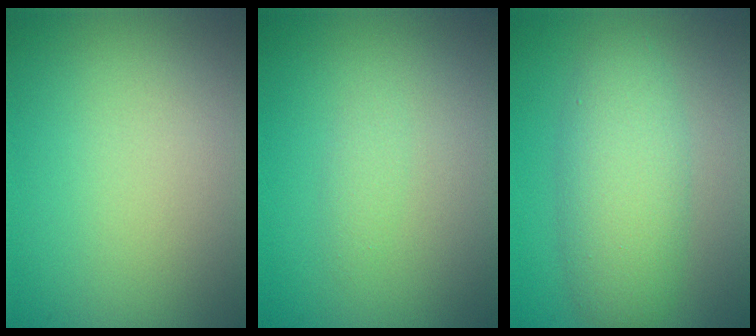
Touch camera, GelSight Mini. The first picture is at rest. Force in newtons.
{"total": 0.8, "press": 0.8, "slide": 0.1}
{"total": 4.8, "press": 4.8, "slide": 0.1}